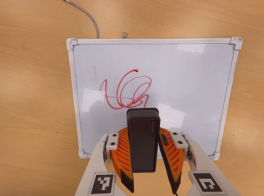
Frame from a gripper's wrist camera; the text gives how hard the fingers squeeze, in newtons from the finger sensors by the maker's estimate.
{"total": 7.8, "left": 7.0, "right": 8.6}